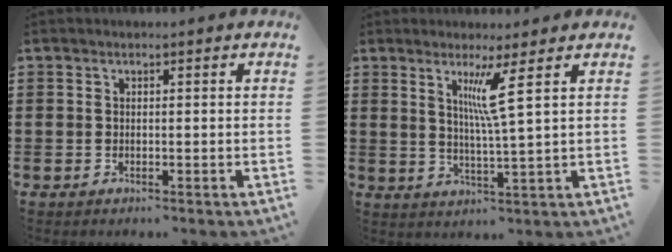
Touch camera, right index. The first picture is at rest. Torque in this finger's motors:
{"motor_torque": [0.36, -0.25, 0.35, 0.08]}